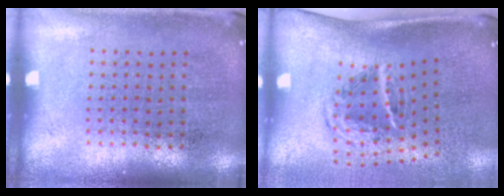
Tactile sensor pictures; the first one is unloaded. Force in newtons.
{"total": 2.0, "press": 1.2, "slide": 1.6}